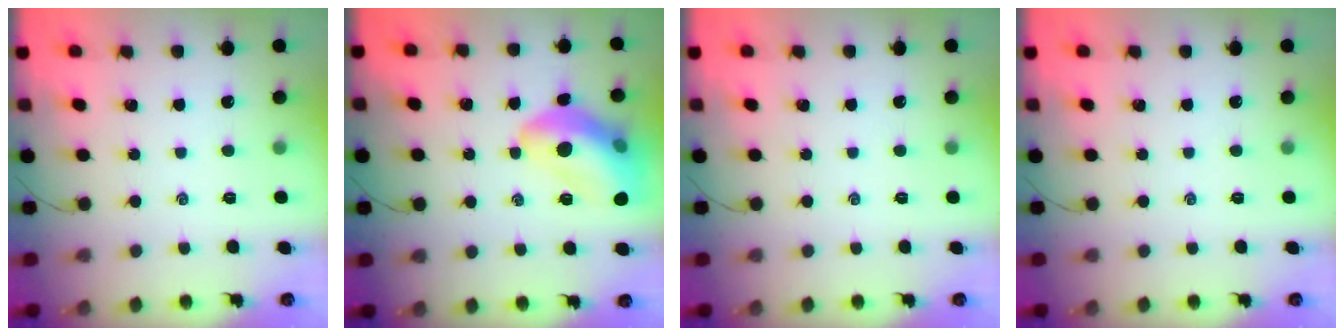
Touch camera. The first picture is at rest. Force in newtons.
{"total": 15.9, "press": 15.7, "slide": 2.2}
{"total": 0.0}
{"total": 0.0}